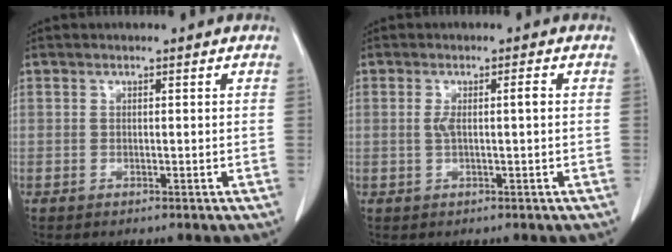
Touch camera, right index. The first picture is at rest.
{"total": 2.6, "force": [0.1, 0.2, 2.6], "torque": [-0.051, 0.008, 0.005]}